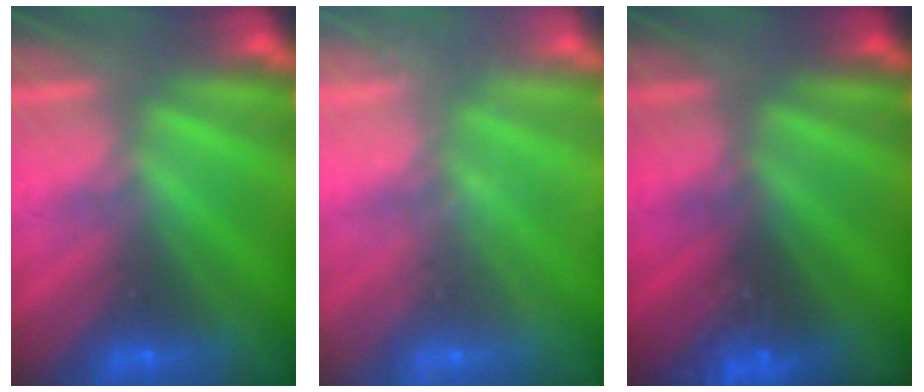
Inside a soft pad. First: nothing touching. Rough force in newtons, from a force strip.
{"total": 2.4}
{"total": 2.9}